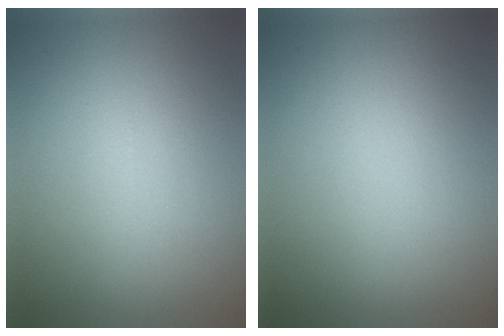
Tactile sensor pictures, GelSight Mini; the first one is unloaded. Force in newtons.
{"total": 0.0}